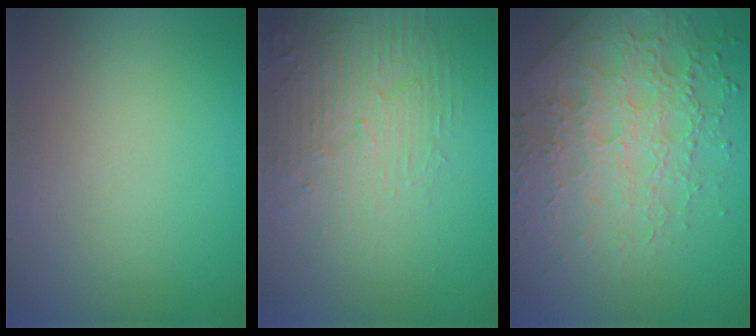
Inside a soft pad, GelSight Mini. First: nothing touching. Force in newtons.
{"total": 4.9, "press": 3.4, "slide": 3.6}
{"total": 6.0, "press": 5.2, "slide": 3.1}